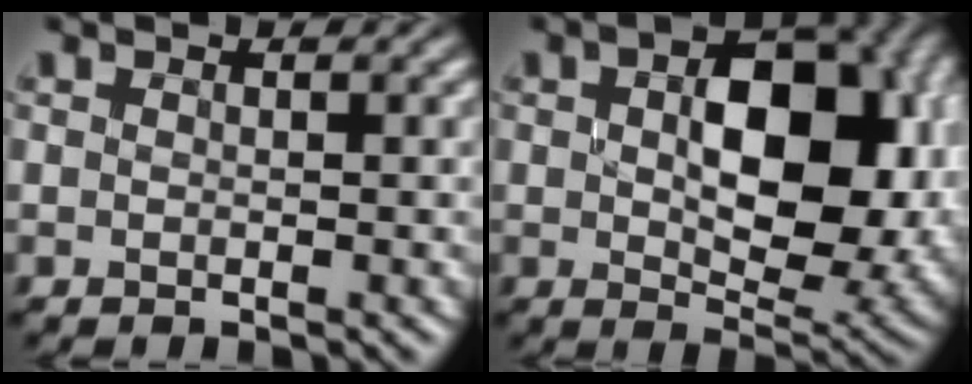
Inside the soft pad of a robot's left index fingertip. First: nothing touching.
{"total": 11.2, "force": [0.8, 6.2, 9.3], "torque": [-0.138, -0.005, 0.028]}